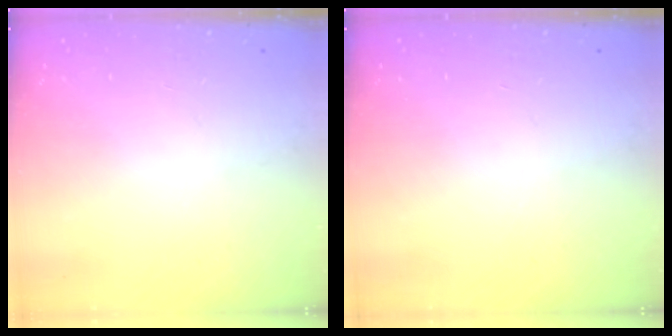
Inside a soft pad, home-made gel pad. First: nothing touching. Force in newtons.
{"total": 0.0}